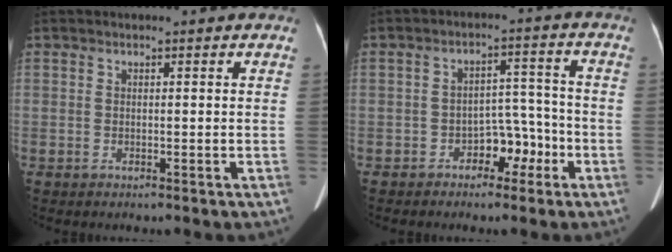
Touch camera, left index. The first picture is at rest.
{"total": 5.1, "force": [-3.0, 2.7, 3.0], "torque": [-0.037, 0.023, -0.046]}